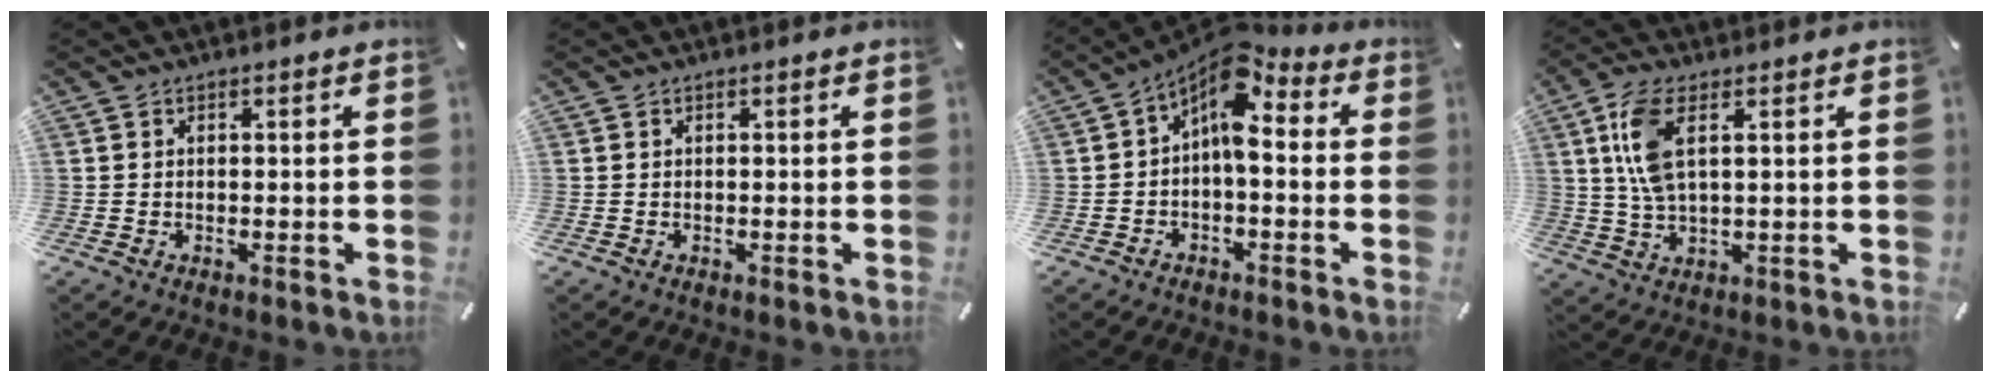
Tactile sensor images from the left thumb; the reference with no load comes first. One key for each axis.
{"total": 0.0}
{"total": 9.9, "fx": 3.1, "fy": 5.1, "fz": 7.9, "tx": -0.142, "ty": -0.029, "tz": 0.052}
{"total": 8.6, "fx": 2.7, "fy": 3.8, "fz": 7.2, "tx": -0.168, "ty": -0.002, "tz": 0.045}